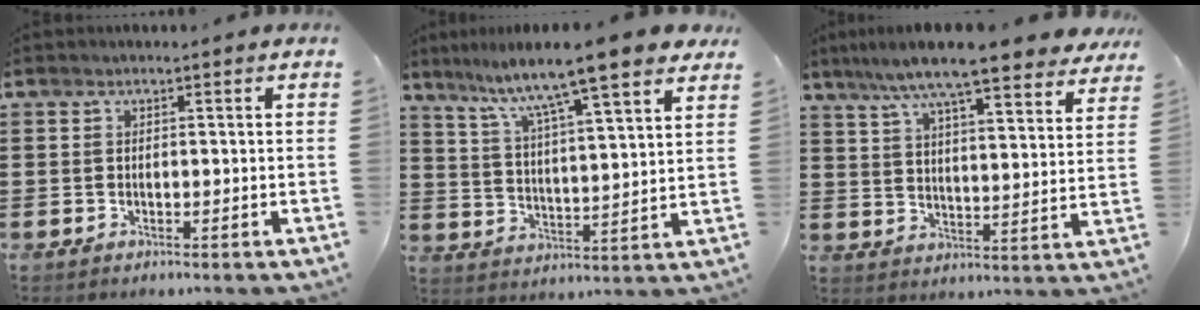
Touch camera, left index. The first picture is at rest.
{"total": 9.0, "force": [7.6, -0.4, 4.8], "torque": [-0.115, -0.051, 0.119]}
{"total": 9.5, "force": [8.1, 0.3, 5.0], "torque": [-0.118, -0.038, 0.134]}